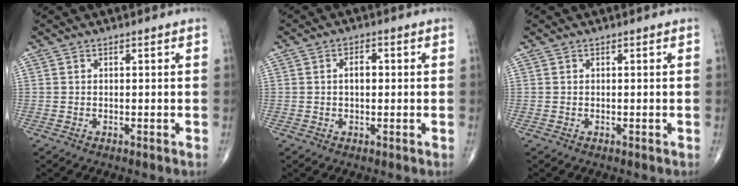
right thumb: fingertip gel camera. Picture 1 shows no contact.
{"total": 2.7, "force": [0.1, 1.6, 2.1], "torque": [-0.032, 0.008, -0.001]}
{"total": 0.0}